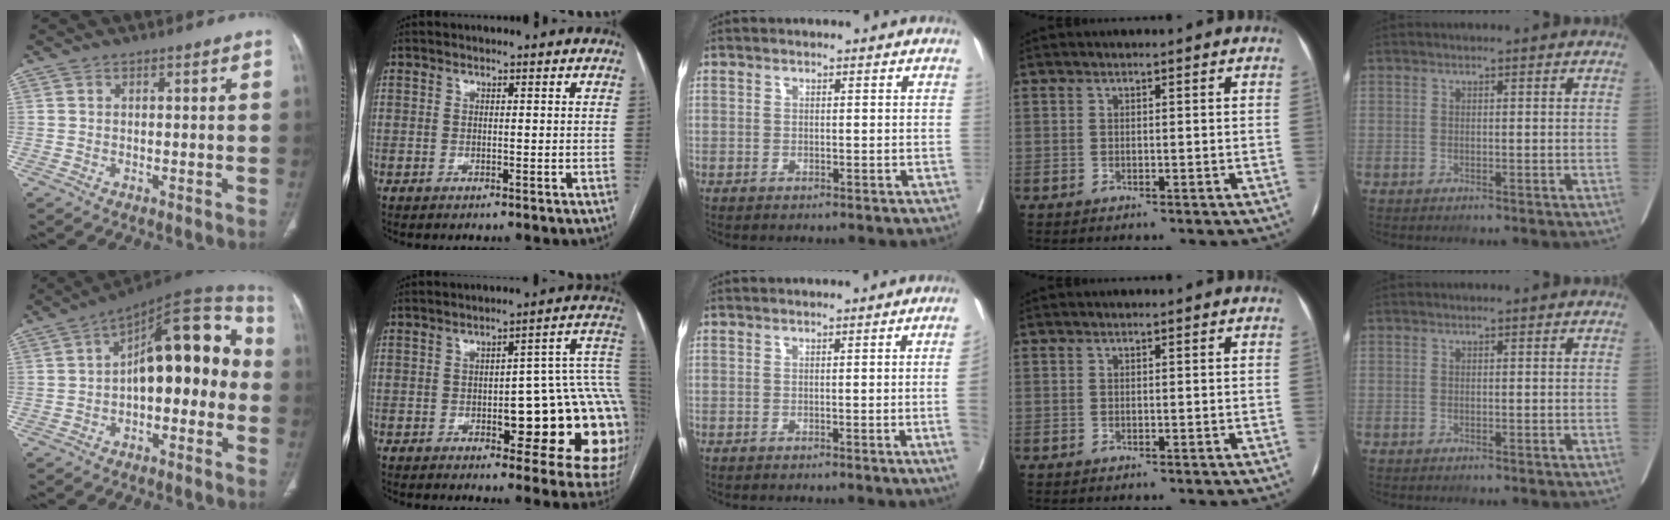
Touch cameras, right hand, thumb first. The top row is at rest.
{"thumb": {"total": 18.6, "force": [-0.7, 9.3, 16.1], "torque": [-0.190, 0.057, -0.021]}, "index": {"total": 20.2, "force": [-2.0, 5.5, 19.3], "torque": [-0.146, 0.031, -0.012]}, "middle": {"total": 4.3, "force": [-0.9, -0.7, 4.1], "torque": [-0.047, 0.002, -0.012]}}